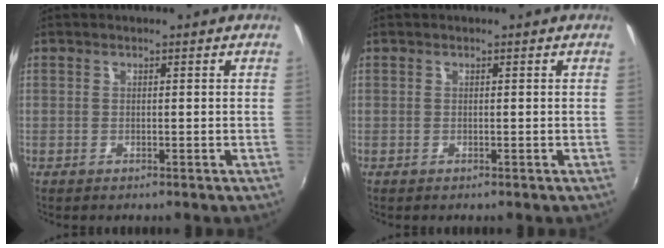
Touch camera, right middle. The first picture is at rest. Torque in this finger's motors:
{"motor_torque": [0.00, 0.00, 0.00, 0.00]}